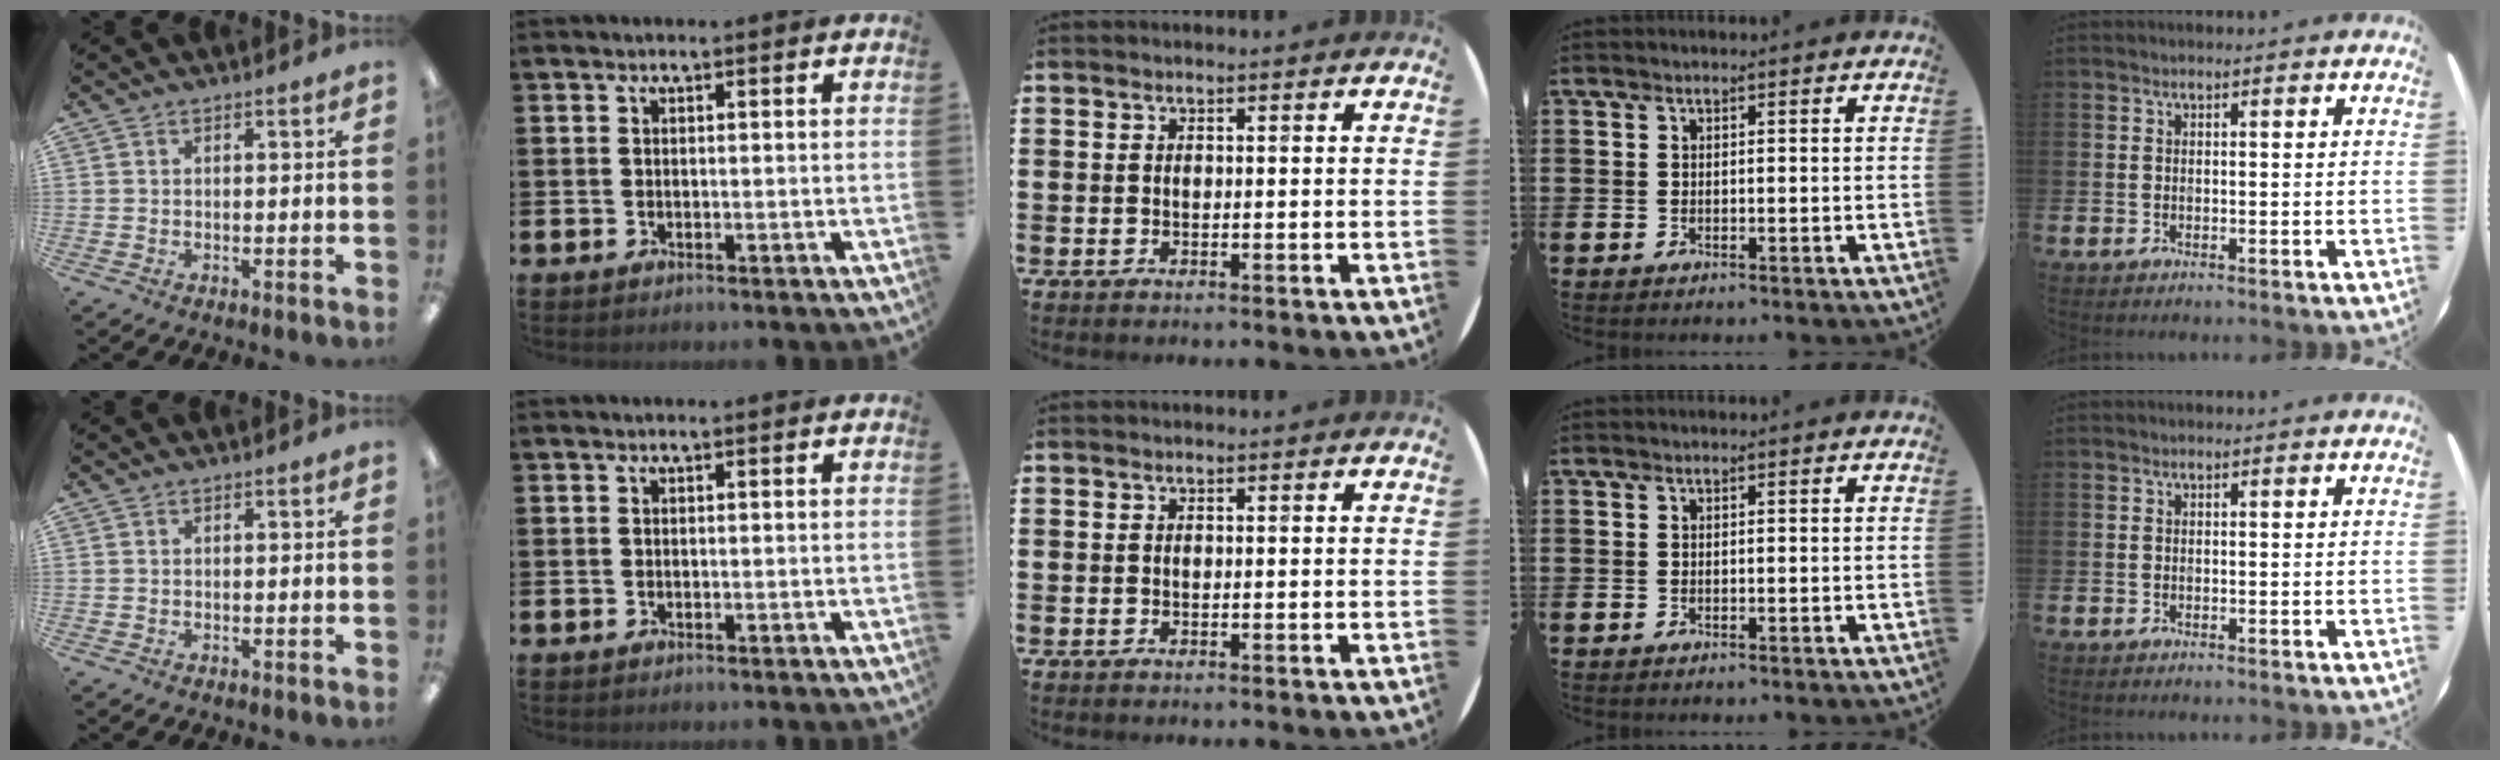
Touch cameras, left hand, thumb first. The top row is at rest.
{}